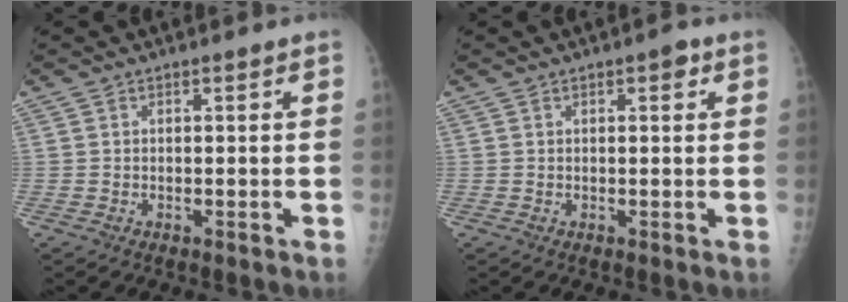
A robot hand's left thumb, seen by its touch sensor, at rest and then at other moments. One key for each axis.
{"total": 1.9, "fx": 0.9, "fy": 0.8, "fz": 1.5, "tx": -0.016, "ty": 0.000, "tz": 0.010}